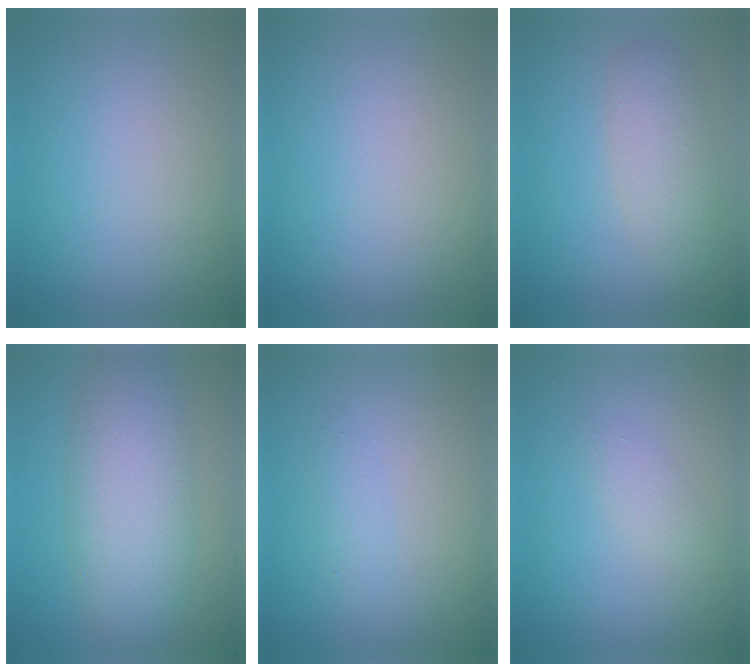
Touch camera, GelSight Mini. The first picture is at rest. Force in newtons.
{"total": 0.0}
{"total": 3.2, "press": 3.2, "slide": 0.1}
{"total": 7.2, "press": 7.2, "slide": 0.3}
{"total": 1.1, "press": 1.1, "slide": 0.1}
{"total": 1.2, "press": 1.2, "slide": 0.0}